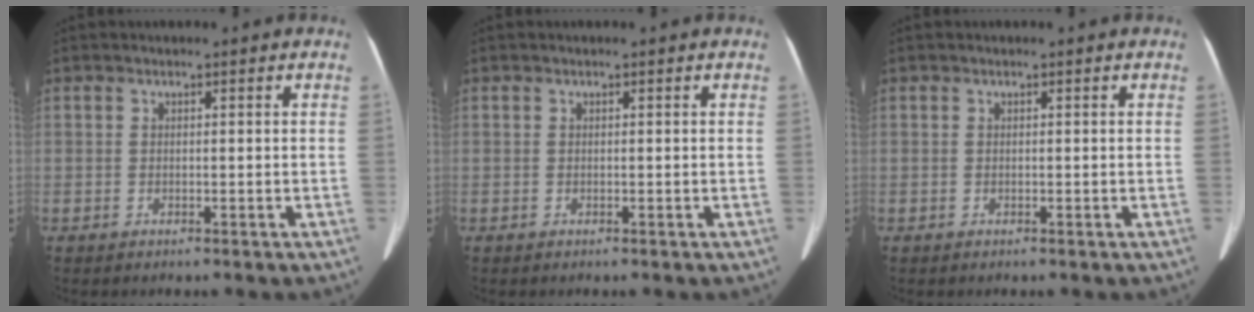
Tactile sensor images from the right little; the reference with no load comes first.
{"total": 0.0}
{"total": 0.0}